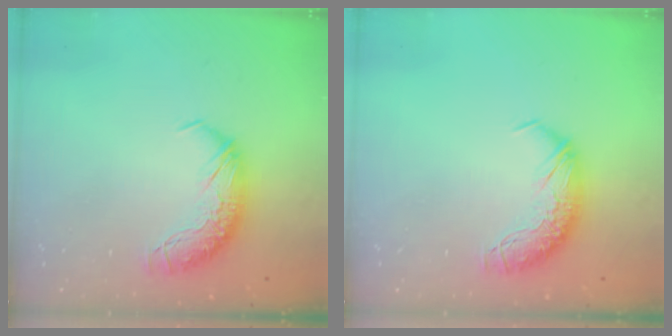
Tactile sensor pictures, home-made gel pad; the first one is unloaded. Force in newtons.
{"total": 0.0}